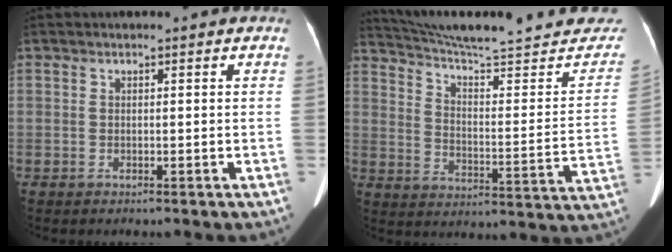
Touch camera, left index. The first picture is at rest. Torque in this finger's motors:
{"motor_torque": [0.29, -1.20, -0.01, 0.03]}